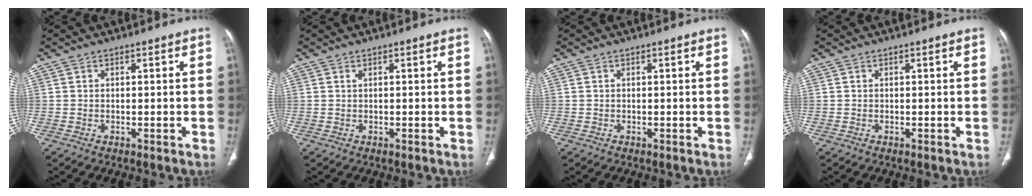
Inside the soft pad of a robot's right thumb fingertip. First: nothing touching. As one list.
[{"total": 0.0}, {"total": 0.0}, {"total": 0.0}]